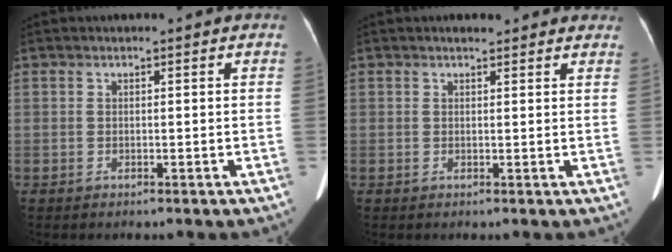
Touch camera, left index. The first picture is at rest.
{"total": 4.1, "force": [3.6, 1.4, 1.5], "torque": [-0.010, 0.015, 0.036]}